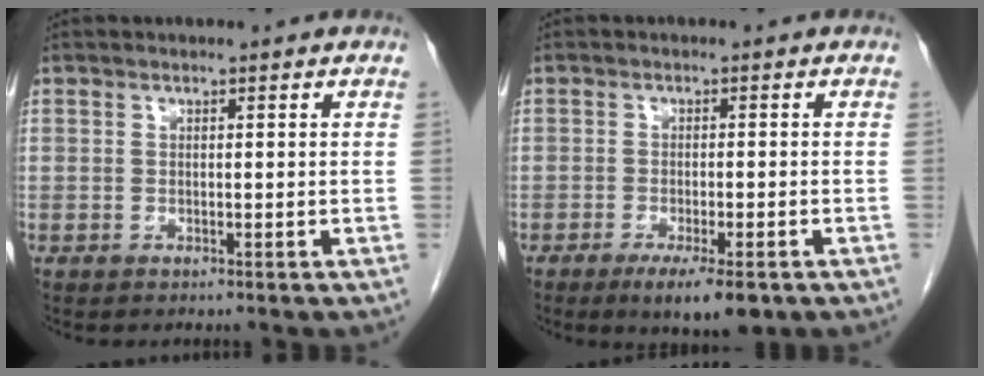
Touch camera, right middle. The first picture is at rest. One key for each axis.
{"total": 6.7, "fx": -4.1, "fy": 1.3, "fz": 5.1, "tx": -0.075, "ty": -0.014, "tz": -0.059}